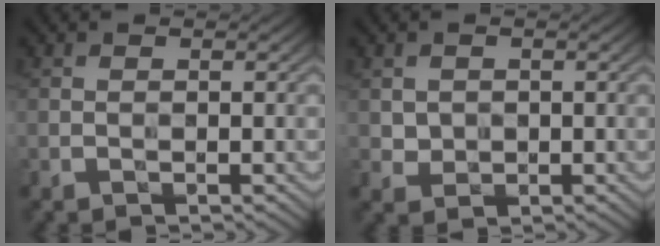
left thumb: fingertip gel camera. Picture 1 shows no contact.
{"total": 2.0, "force": [0.4, 1.9, 0.6], "torque": [-0.020, -0.007, 0.010]}